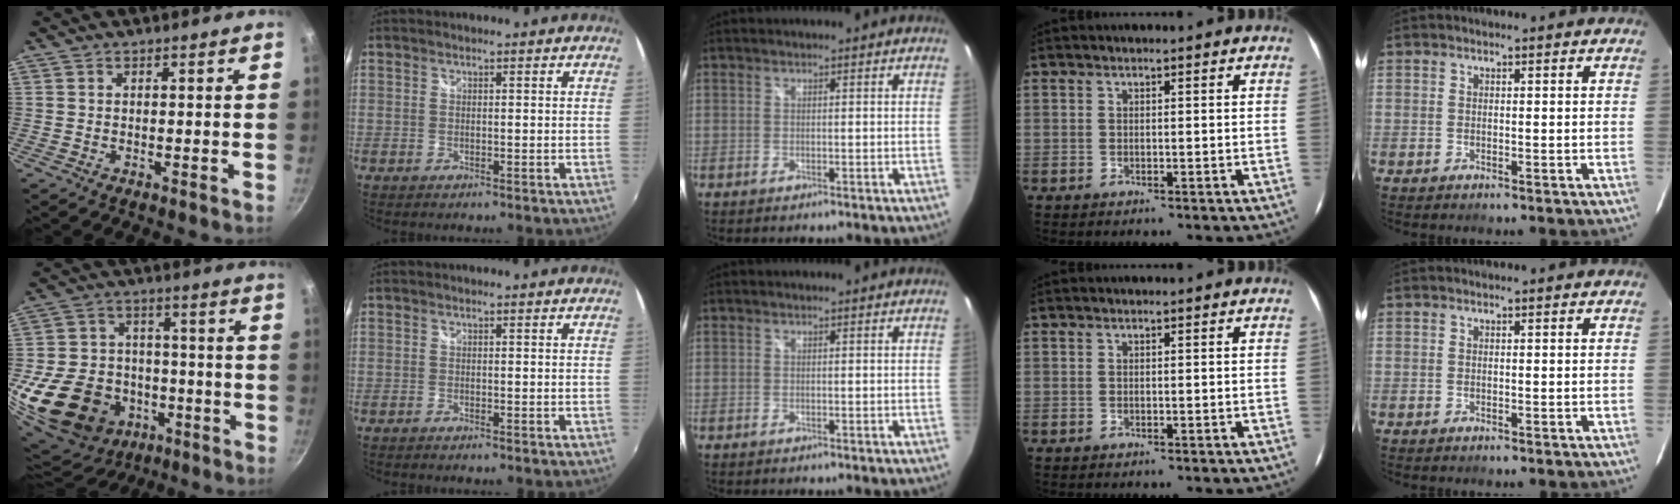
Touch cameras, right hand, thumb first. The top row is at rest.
{"thumb": {"total": 25.1, "force": [-9.4, 19.6, 12.4], "torque": [-0.244, 0.049, -0.137]}, "index": {"total": 0.6, "force": [-0.5, 0.1, 0.2], "torque": [-0.005, -0.004, -0.011]}}